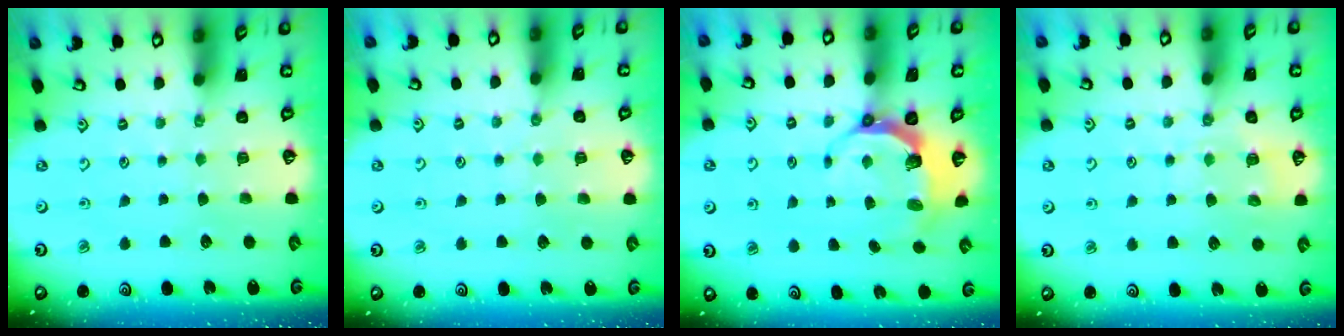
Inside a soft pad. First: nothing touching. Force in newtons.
{"total": 2.9, "press": 2.9, "slide": 0.5}
{"total": 7.0, "press": 5.9, "slide": 3.8}
{"total": 7.8, "press": 7.8, "slide": 0.5}